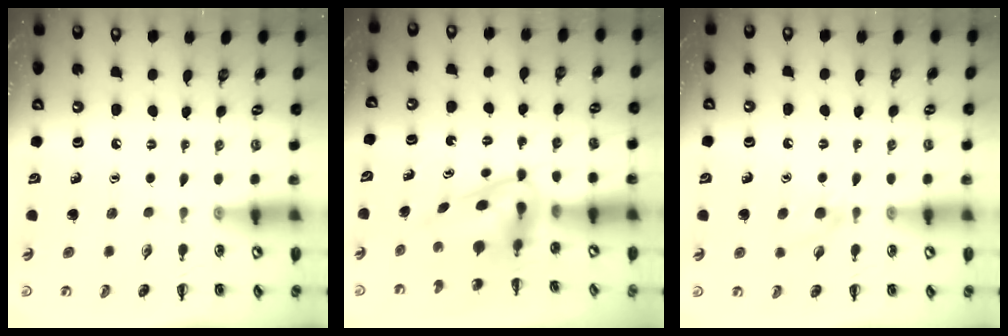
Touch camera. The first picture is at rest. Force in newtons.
{"total": 5.6, "press": 5.5, "slide": 0.9}
{"total": 4.6, "press": 4.2, "slide": 1.9}